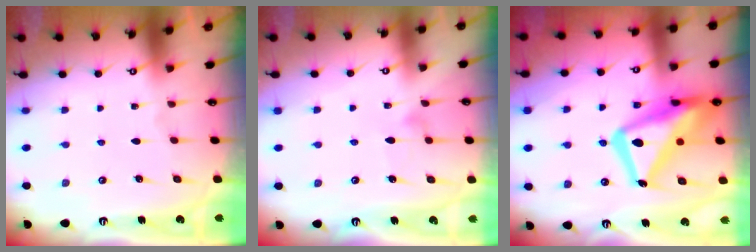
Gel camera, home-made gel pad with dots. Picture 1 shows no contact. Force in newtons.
{"total": 6.6, "press": 6.6, "slide": 0.4}
{"total": 20.3, "press": 20.2, "slide": 1.8}